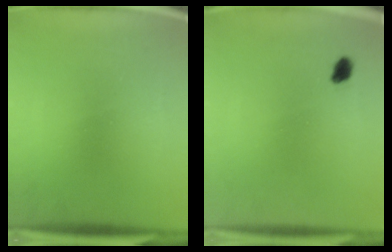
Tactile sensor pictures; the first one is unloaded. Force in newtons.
{"total": 1.9}